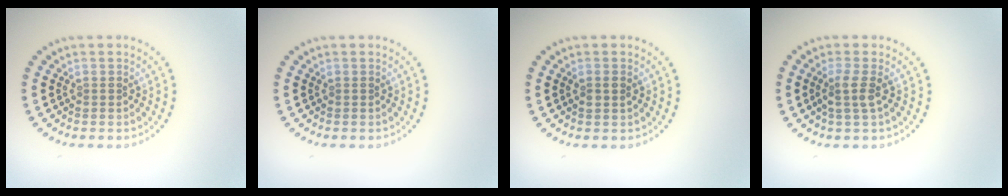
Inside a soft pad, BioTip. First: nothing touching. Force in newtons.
{"total": 0.0}
{"total": 1.1, "press": 1.0, "slide": 0.3}
{"total": 1.9, "press": 1.5, "slide": 1.1}